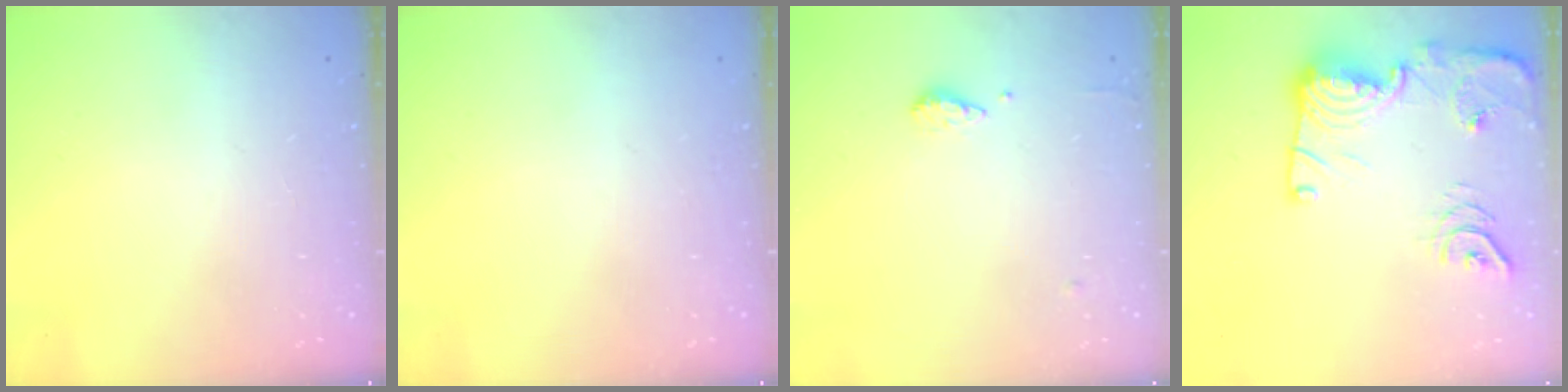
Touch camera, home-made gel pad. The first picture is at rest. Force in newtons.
{"total": 0.0}
{"total": 6.1, "press": 6.0, "slide": 0.7}
{"total": 18.6, "press": 18.6, "slide": 1.1}